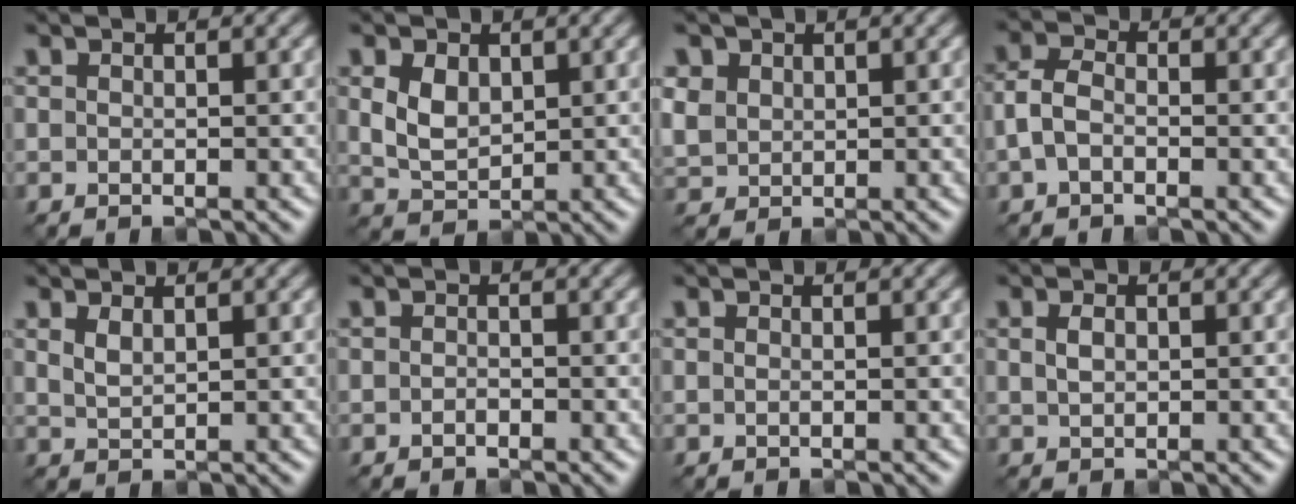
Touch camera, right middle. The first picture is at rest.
{"total": 3.2, "force": [0.9, 2.2, 2.1], "torque": [-0.051, -0.002, 0.021]}
{"total": 2.7, "force": [1.1, 2.3, 0.9], "torque": [-0.035, -0.002, 0.031]}
{"total": 2.5, "force": [-0.7, 1.6, 1.8], "torque": [-0.042, 0.007, -0.020]}
{"total": 1.4, "force": [0.9, 0.5, 0.9], "torque": [-0.022, -0.001, 0.022]}
{"total": 0.7, "force": [-0.4, 0.3, 0.5], "torque": [-0.009, -0.001, -0.007]}
{"total": 0.0}
{"total": 1.3, "force": [0.3, 0.9, 0.9], "torque": [-0.021, 0.000, 0.008]}